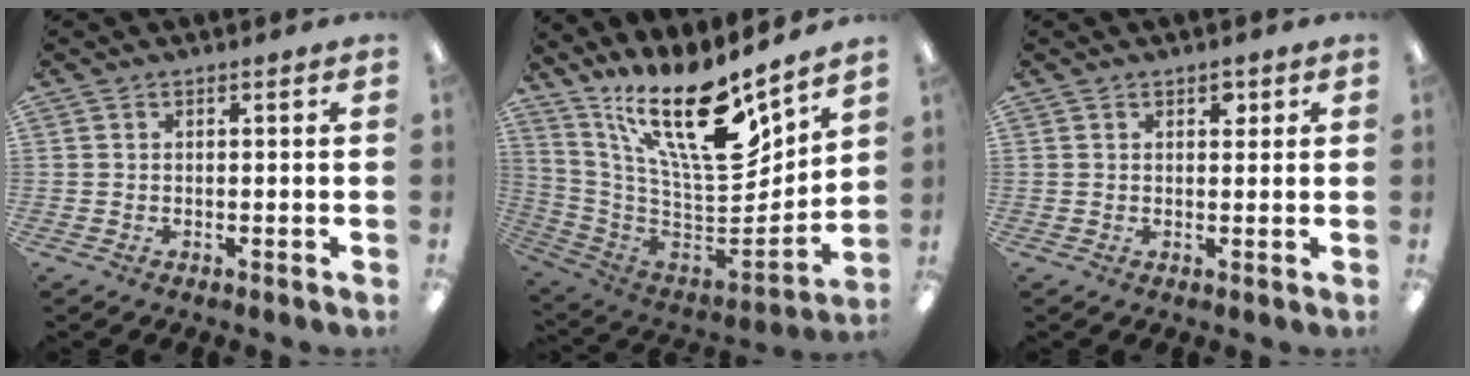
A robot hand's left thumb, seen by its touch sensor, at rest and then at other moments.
{"total": 22.8, "force": [14.1, 7.1, 16.4], "torque": [-0.300, -0.108, 0.242]}
{"total": 2.0, "force": [1.2, 1.1, 1.1], "torque": [-0.007, -0.004, 0.018]}